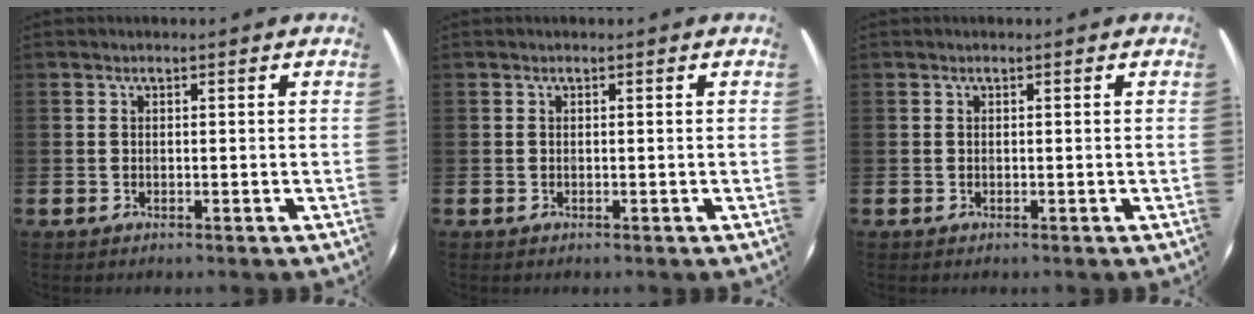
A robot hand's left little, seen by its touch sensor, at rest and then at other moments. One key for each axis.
{"total": 0.0}
{"total": 0.0}